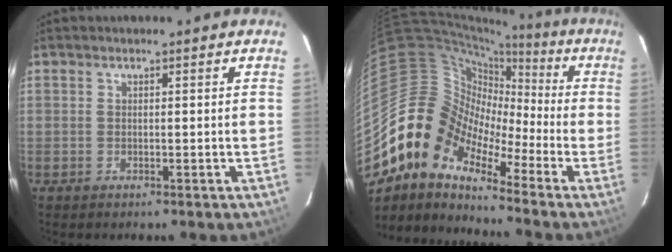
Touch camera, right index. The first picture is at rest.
{"total": 11.5, "force": [-7.0, 7.7, 4.9], "torque": [-0.079, 0.023, -0.165]}